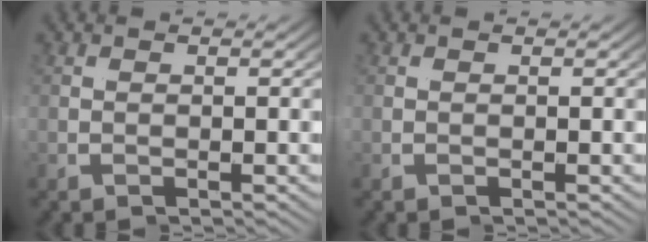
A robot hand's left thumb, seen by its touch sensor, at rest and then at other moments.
{"total": 0.0}